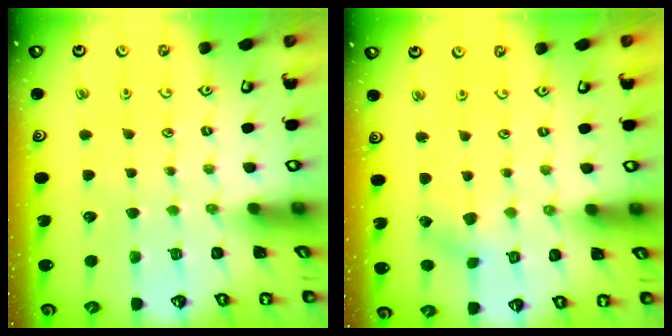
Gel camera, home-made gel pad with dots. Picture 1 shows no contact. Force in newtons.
{"total": 2.7, "press": 2.6, "slide": 0.6}